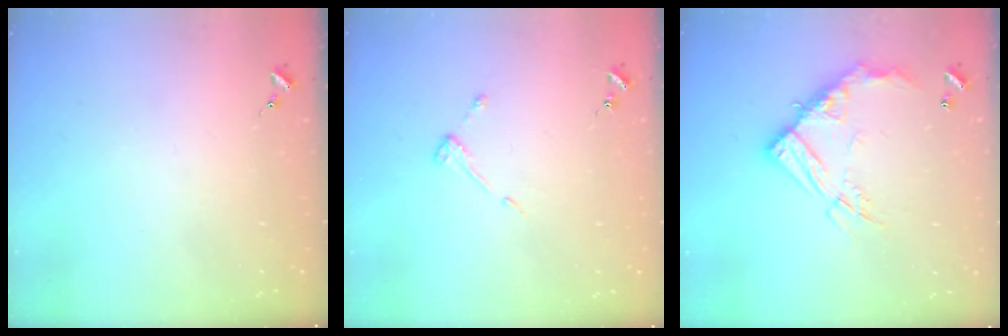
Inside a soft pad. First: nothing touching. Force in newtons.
{"total": 4.7, "press": 4.7, "slide": 0.6}
{"total": 16.2, "press": 16.2, "slide": 1.4}